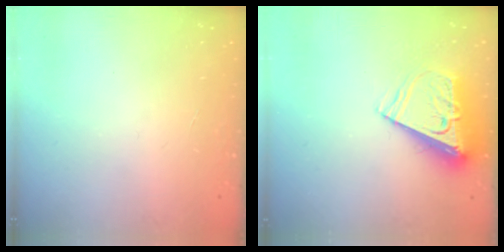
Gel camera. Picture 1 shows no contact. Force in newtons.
{"total": 8.9, "press": 8.8, "slide": 1.2}